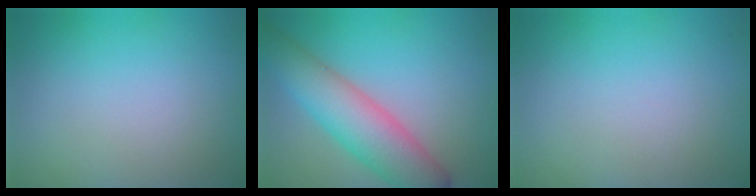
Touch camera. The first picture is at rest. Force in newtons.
{"total": 7.2, "press": 7.2, "slide": 0.1}
{"total": 0.0}